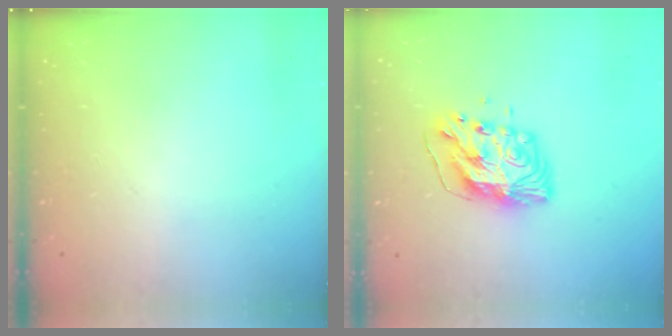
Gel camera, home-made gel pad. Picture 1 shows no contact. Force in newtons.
{"total": 10.5, "press": 10.4, "slide": 1.0}